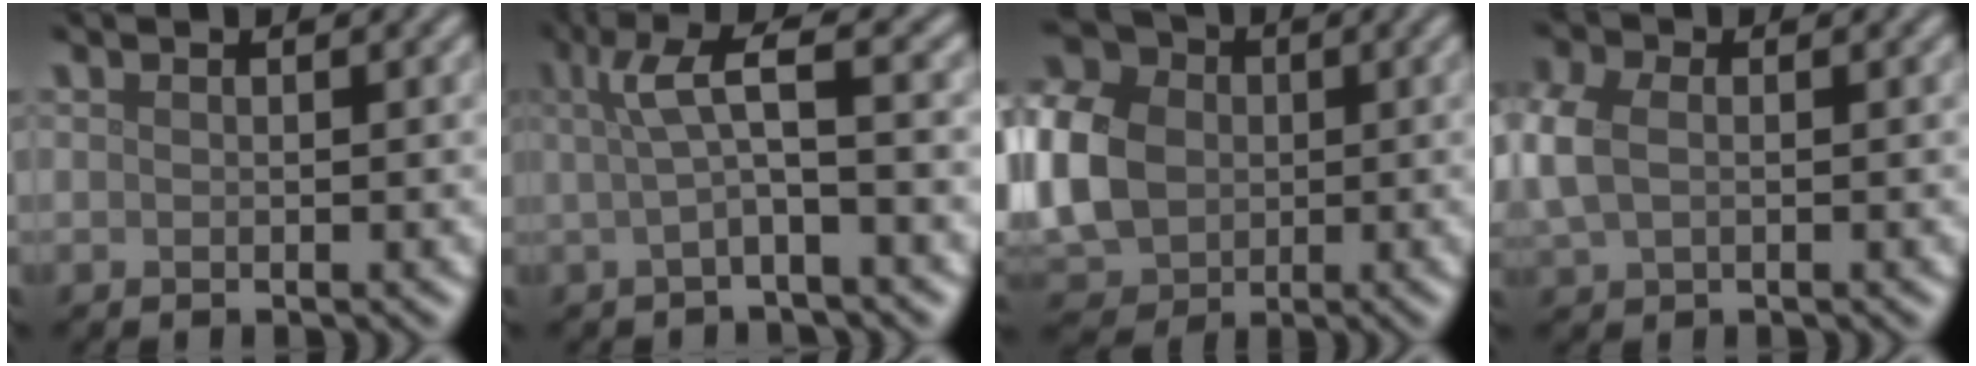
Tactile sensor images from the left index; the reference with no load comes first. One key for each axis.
{"total": 3.9, "fx": 0.5, "fy": 0.6, "fz": 3.9, "tx": -0.074, "ty": 0.012, "tz": 0.007}
{"total": 10.3, "fx": 0.0, "fy": 8.3, "fz": 6.1, "tx": -0.161, "ty": 0.005, "tz": -0.006}
{"total": 4.0, "fx": 0.3, "fy": 2.9, "fz": 2.7, "tx": -0.074, "ty": 0.005, "tz": 0.000}